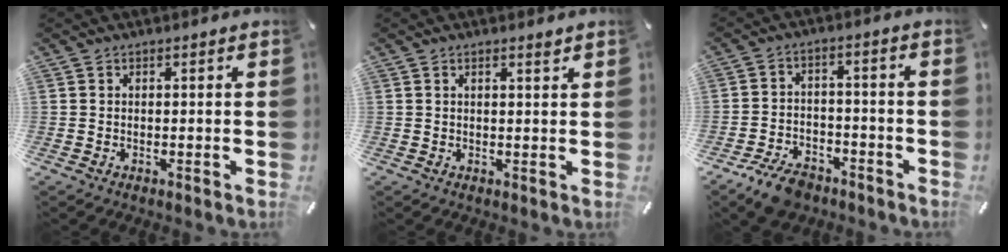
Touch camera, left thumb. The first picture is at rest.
{"total": 1.4, "force": [1.1, 0.2, 0.9], "torque": [-0.017, -0.002, 0.019]}
{"total": 7.5, "force": [-5.6, 4.0, 3.0], "torque": [-0.048, 0.036, -0.102]}